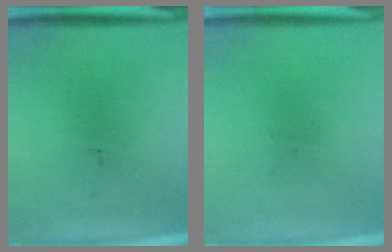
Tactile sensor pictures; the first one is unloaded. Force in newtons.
{"total": 0.0}